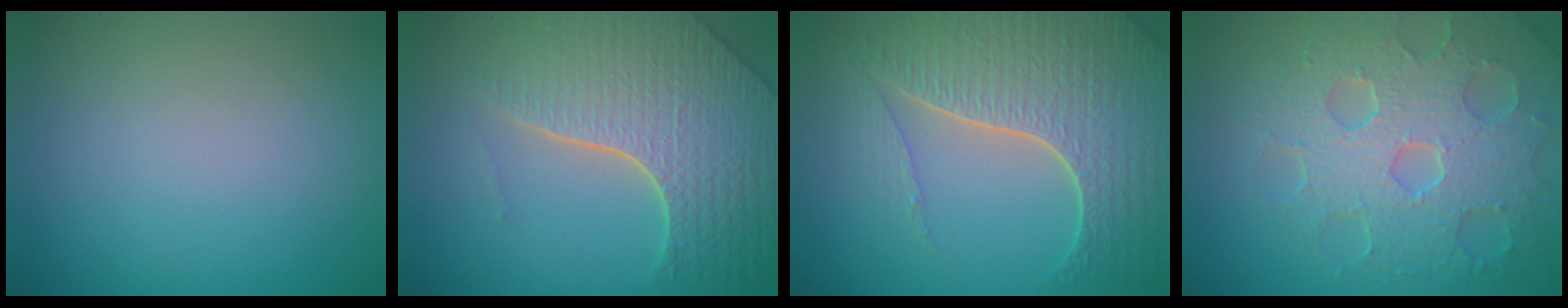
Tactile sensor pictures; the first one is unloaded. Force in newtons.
{"total": 7.9, "press": 5.7, "slide": 5.4}
{"total": 7.5, "press": 5.6, "slide": 5.1}
{"total": 8.1, "press": 5.8, "slide": 5.8}